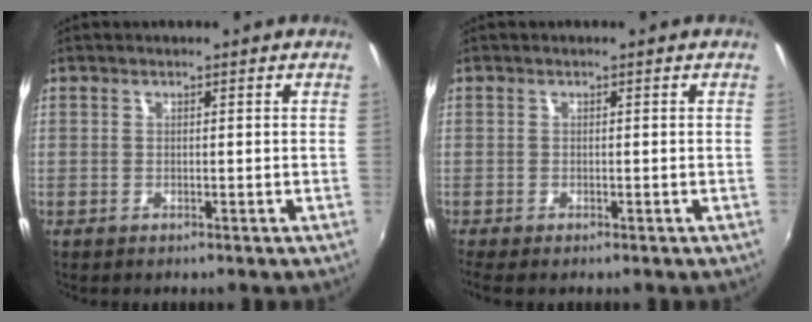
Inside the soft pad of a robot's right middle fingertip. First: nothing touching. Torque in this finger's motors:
{"motor_torque": [0.73, -0.80, 0.16, 0.06]}